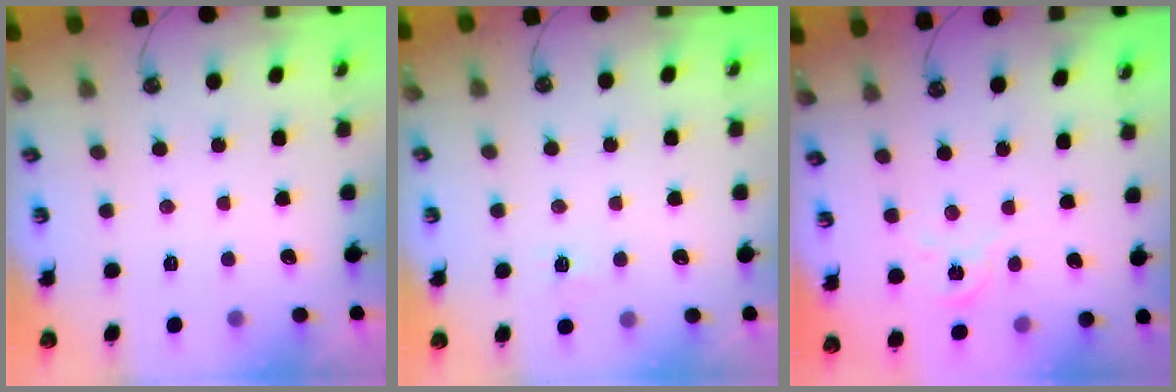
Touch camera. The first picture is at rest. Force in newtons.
{"total": 5.5, "press": 5.5, "slide": 0.5}
{"total": 3.3, "press": 3.3, "slide": 0.2}